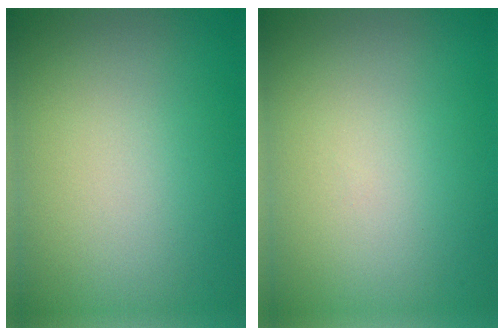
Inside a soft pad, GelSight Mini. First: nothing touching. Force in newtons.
{"total": 0.0}